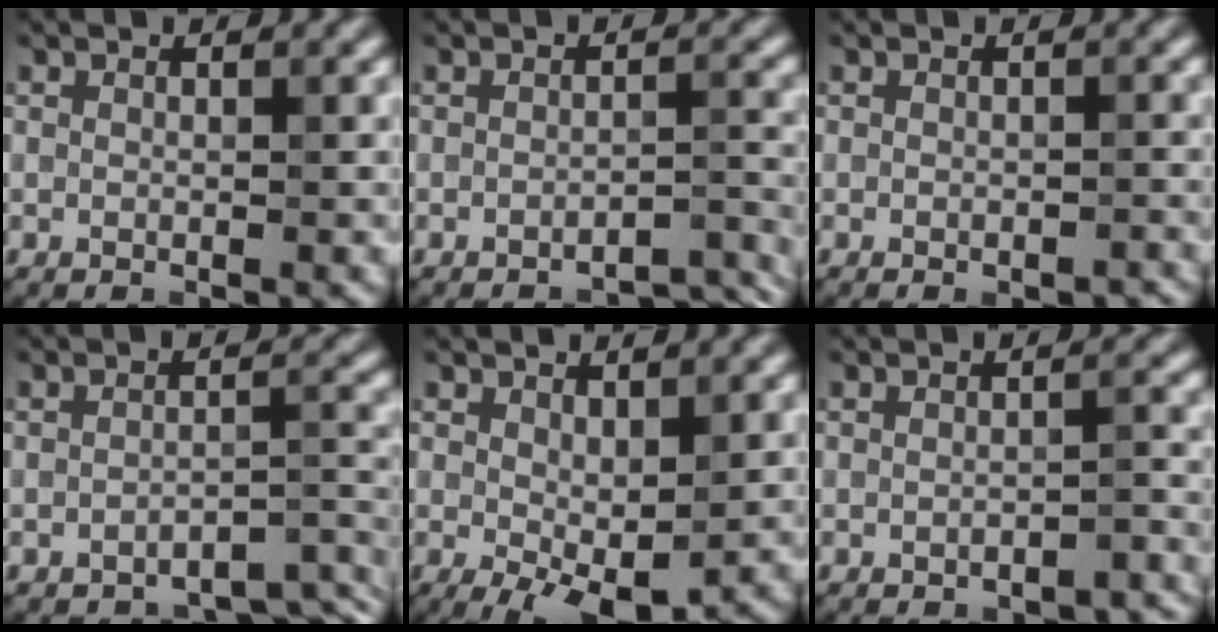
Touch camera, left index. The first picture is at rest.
{"total": 3.5, "force": [-3.3, 0.5, 1.2], "torque": [-0.010, 0.007, -0.044]}
{"total": 1.4, "force": [-1.2, 0.3, 0.8], "torque": [-0.012, -0.001, -0.013]}
{"total": 4.0, "force": [-3.5, 0.9, 1.8], "torque": [-0.032, -0.003, -0.046]}
{"total": 3.2, "force": [-0.3, 1.5, 2.8], "torque": [-0.055, -0.011, 0.005]}
{"total": 2.9, "force": [-2.2, 0.7, 1.7], "torque": [-0.029, 0.001, -0.030]}